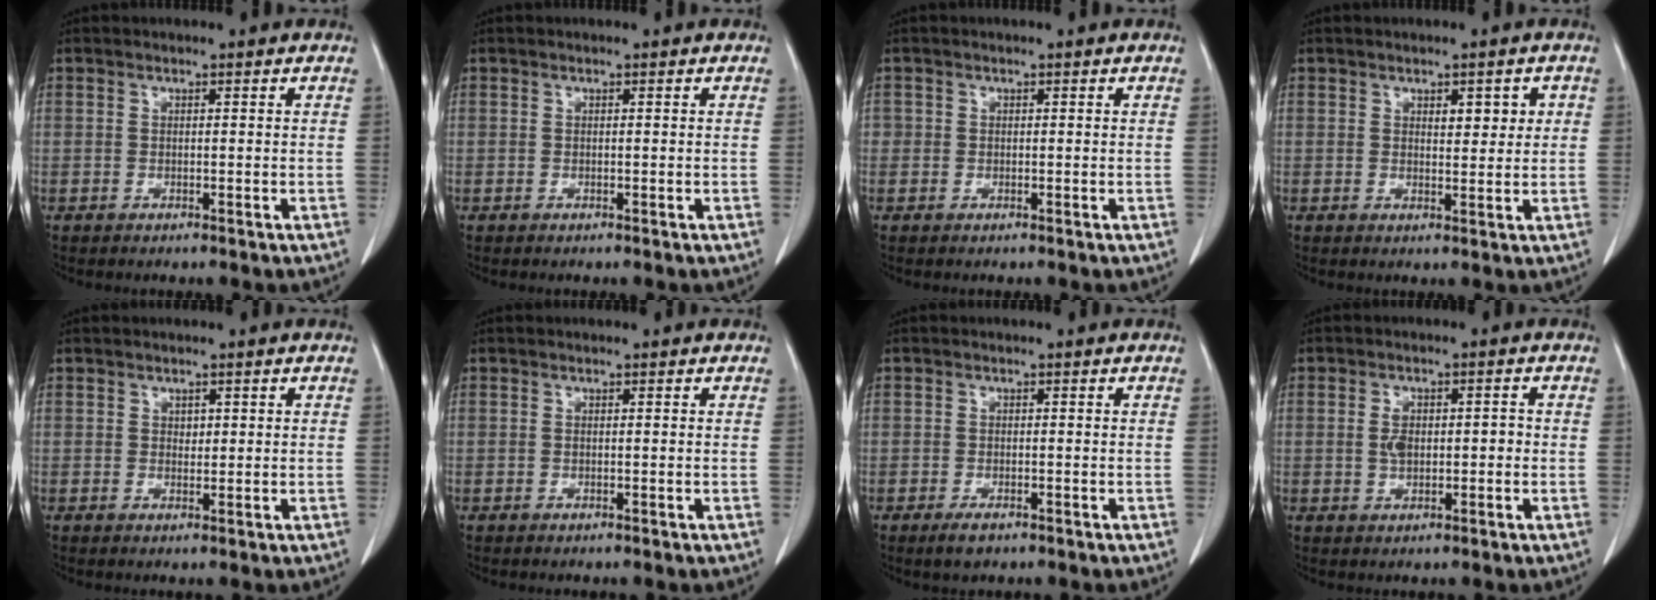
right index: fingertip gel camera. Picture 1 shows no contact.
{"total": 0.0}
{"total": 0.8, "force": [0.0, 0.8, 0.0], "torque": [0.010, 0.005, -0.003]}
{"total": 3.1, "force": [1.1, 1.5, 2.5], "torque": [-0.033, 0.004, 0.017]}
{"total": 1.0, "force": [0.4, 0.7, 0.6], "torque": [-0.005, -0.002, 0.006]}
{"total": 0.0}
{"total": 2.1, "force": [-1.4, 1.0, 1.2], "torque": [-0.025, -0.002, -0.019]}
{"total": 3.8, "force": [-0.2, 2.2, 3.1], "torque": [-0.059, 0.012, -0.002]}